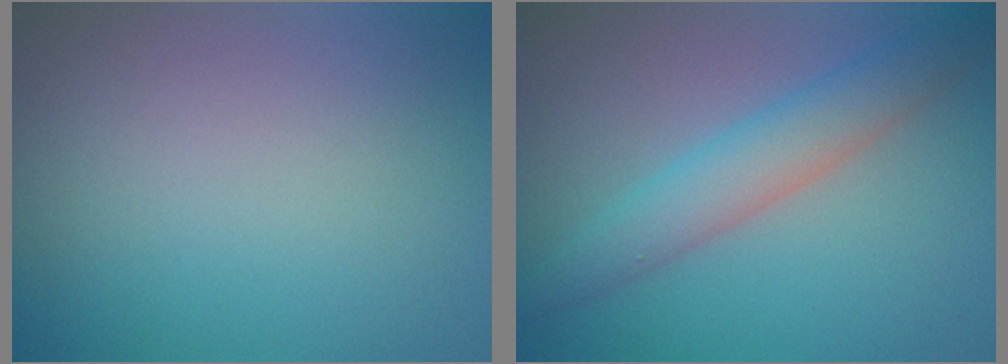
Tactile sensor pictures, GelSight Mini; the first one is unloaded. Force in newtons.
{"total": 4.2, "press": 4.2, "slide": 0.2}